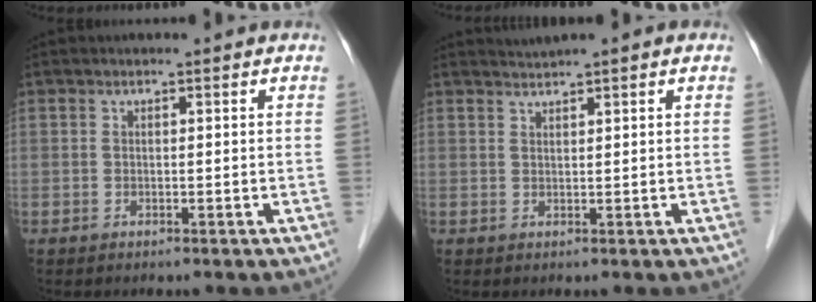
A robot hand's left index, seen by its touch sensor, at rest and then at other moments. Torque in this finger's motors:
{"motor_torque": [0.32, -0.37, 0.04, 0.04]}